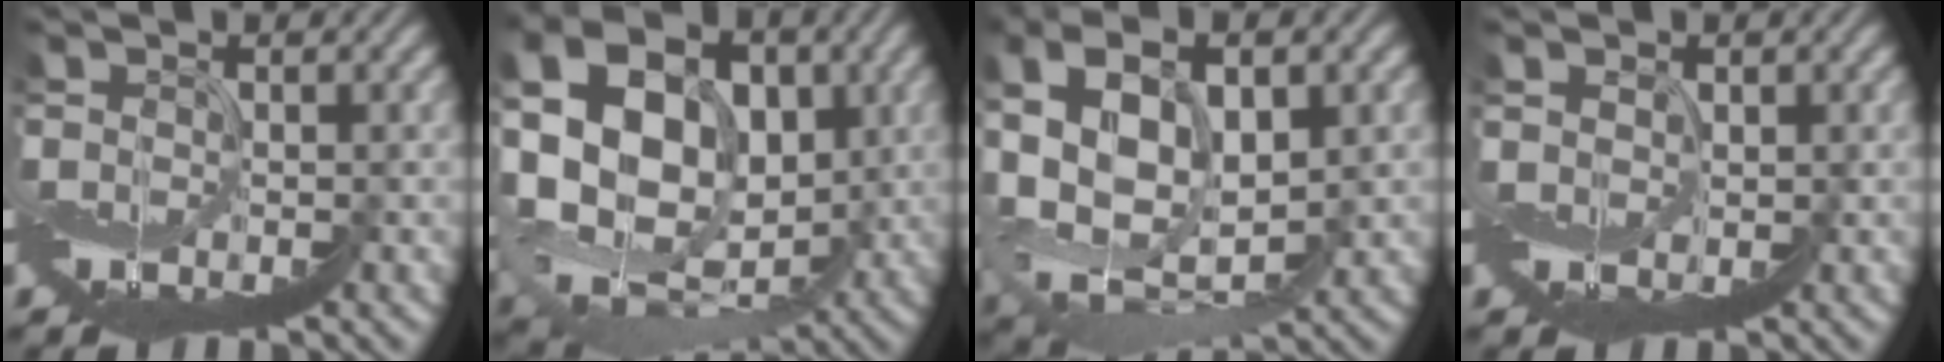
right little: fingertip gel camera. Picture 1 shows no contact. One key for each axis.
{"total": 10.2, "fx": 2.3, "fy": 7.7, "fz": 6.3, "tx": -0.137, "ty": 0.019, "tz": 0.041}
{"total": 9.4, "fx": 3.4, "fy": 5.8, "fz": 6.6, "tx": -0.152, "ty": 0.016, "tz": 0.076}
{"total": 2.1, "fx": 2.0, "fy": 0.5, "fz": 0.1, "tx": -0.015, "ty": -0.001, "tz": 0.035}